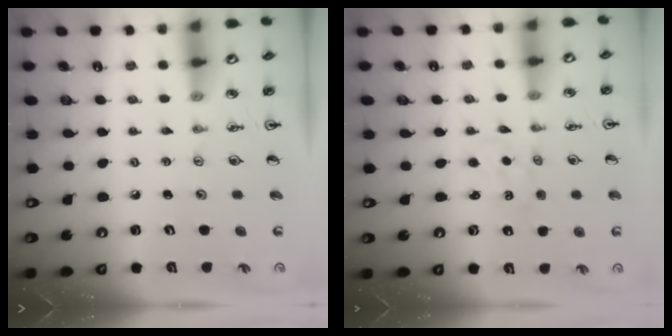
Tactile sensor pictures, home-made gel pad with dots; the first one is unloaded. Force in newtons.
{"total": 1.2, "press": 1.1, "slide": 0.2}